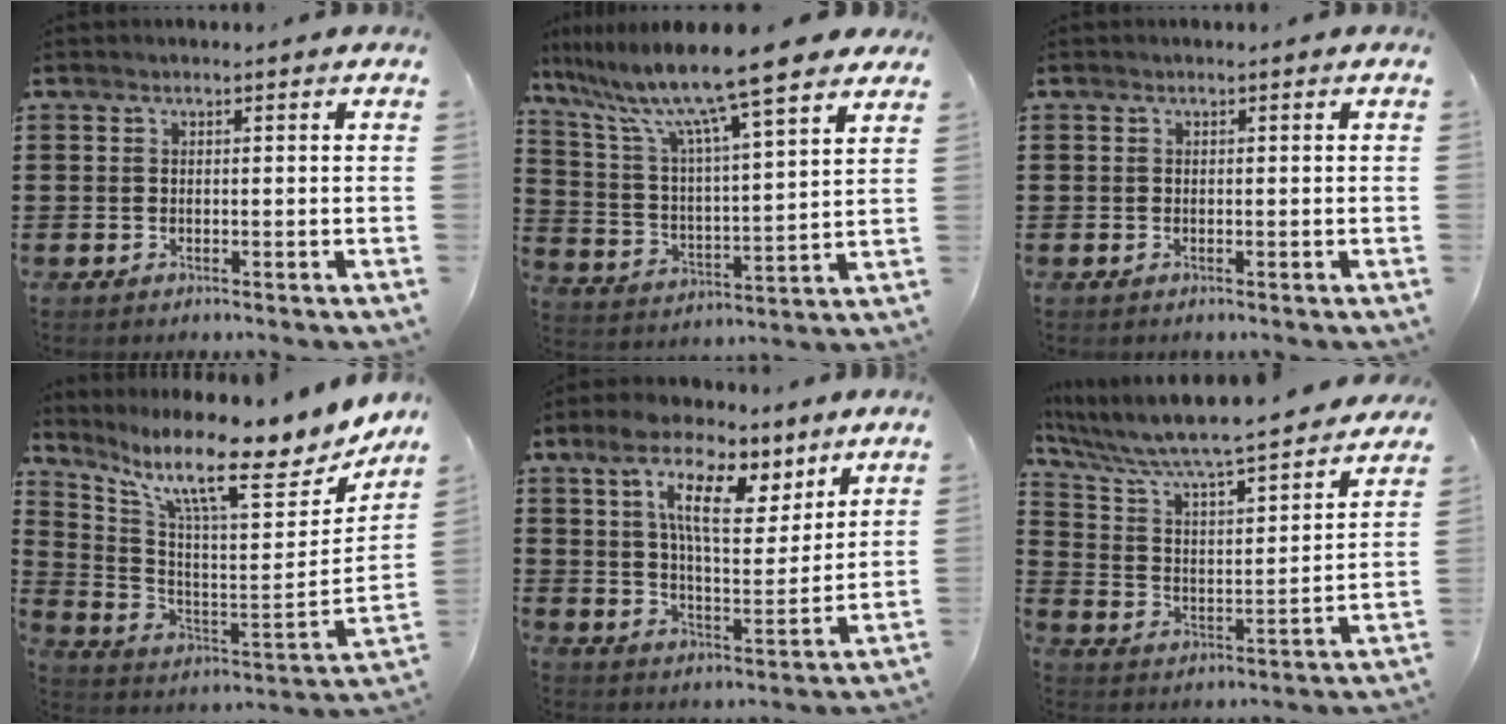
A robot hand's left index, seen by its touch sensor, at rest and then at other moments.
{"total": 11.9, "force": [9.9, -0.4, 6.7], "torque": [-0.166, -0.059, 0.163]}
{"total": 0.0}
{"total": 13.0, "force": [9.6, 0.9, 8.7], "torque": [-0.189, -0.080, 0.153]}
{"total": 12.7, "force": [8.0, 4.8, 8.6], "torque": [-0.167, -0.021, 0.140]}
{"total": 7.2, "force": [6.5, 0.6, 3.1], "torque": [-0.092, -0.057, 0.103]}